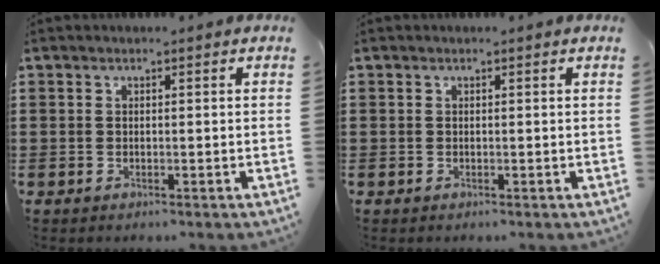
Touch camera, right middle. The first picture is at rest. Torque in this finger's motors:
{"motor_torque": [-0.07, -0.04, -0.02, 0.00]}